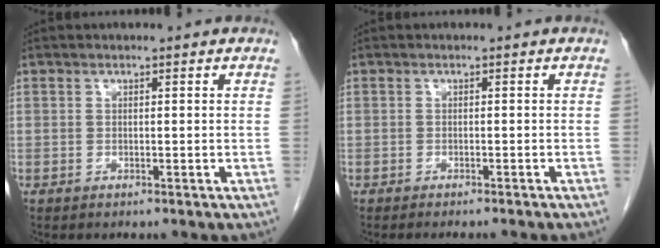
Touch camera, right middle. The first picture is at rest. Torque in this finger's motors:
{"motor_torque": [0.12, -0.03, 0.04, 0.03]}